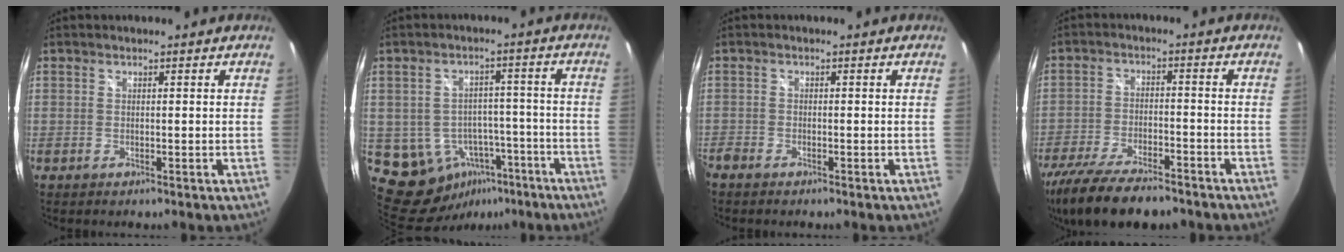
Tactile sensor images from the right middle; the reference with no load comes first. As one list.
[{"total": 11.4, "force": [-5.1, 9.2, 4.4], "torque": [-0.094, 0.024, -0.038]}, {"total": 1.7, "force": [-1.5, 0.5, 0.4], "torque": [-0.013, -0.007, -0.033]}, {"total": 17.4, "force": [-13.7, 4.9, 9.4], "torque": [-0.198, -0.038, -0.228]}]